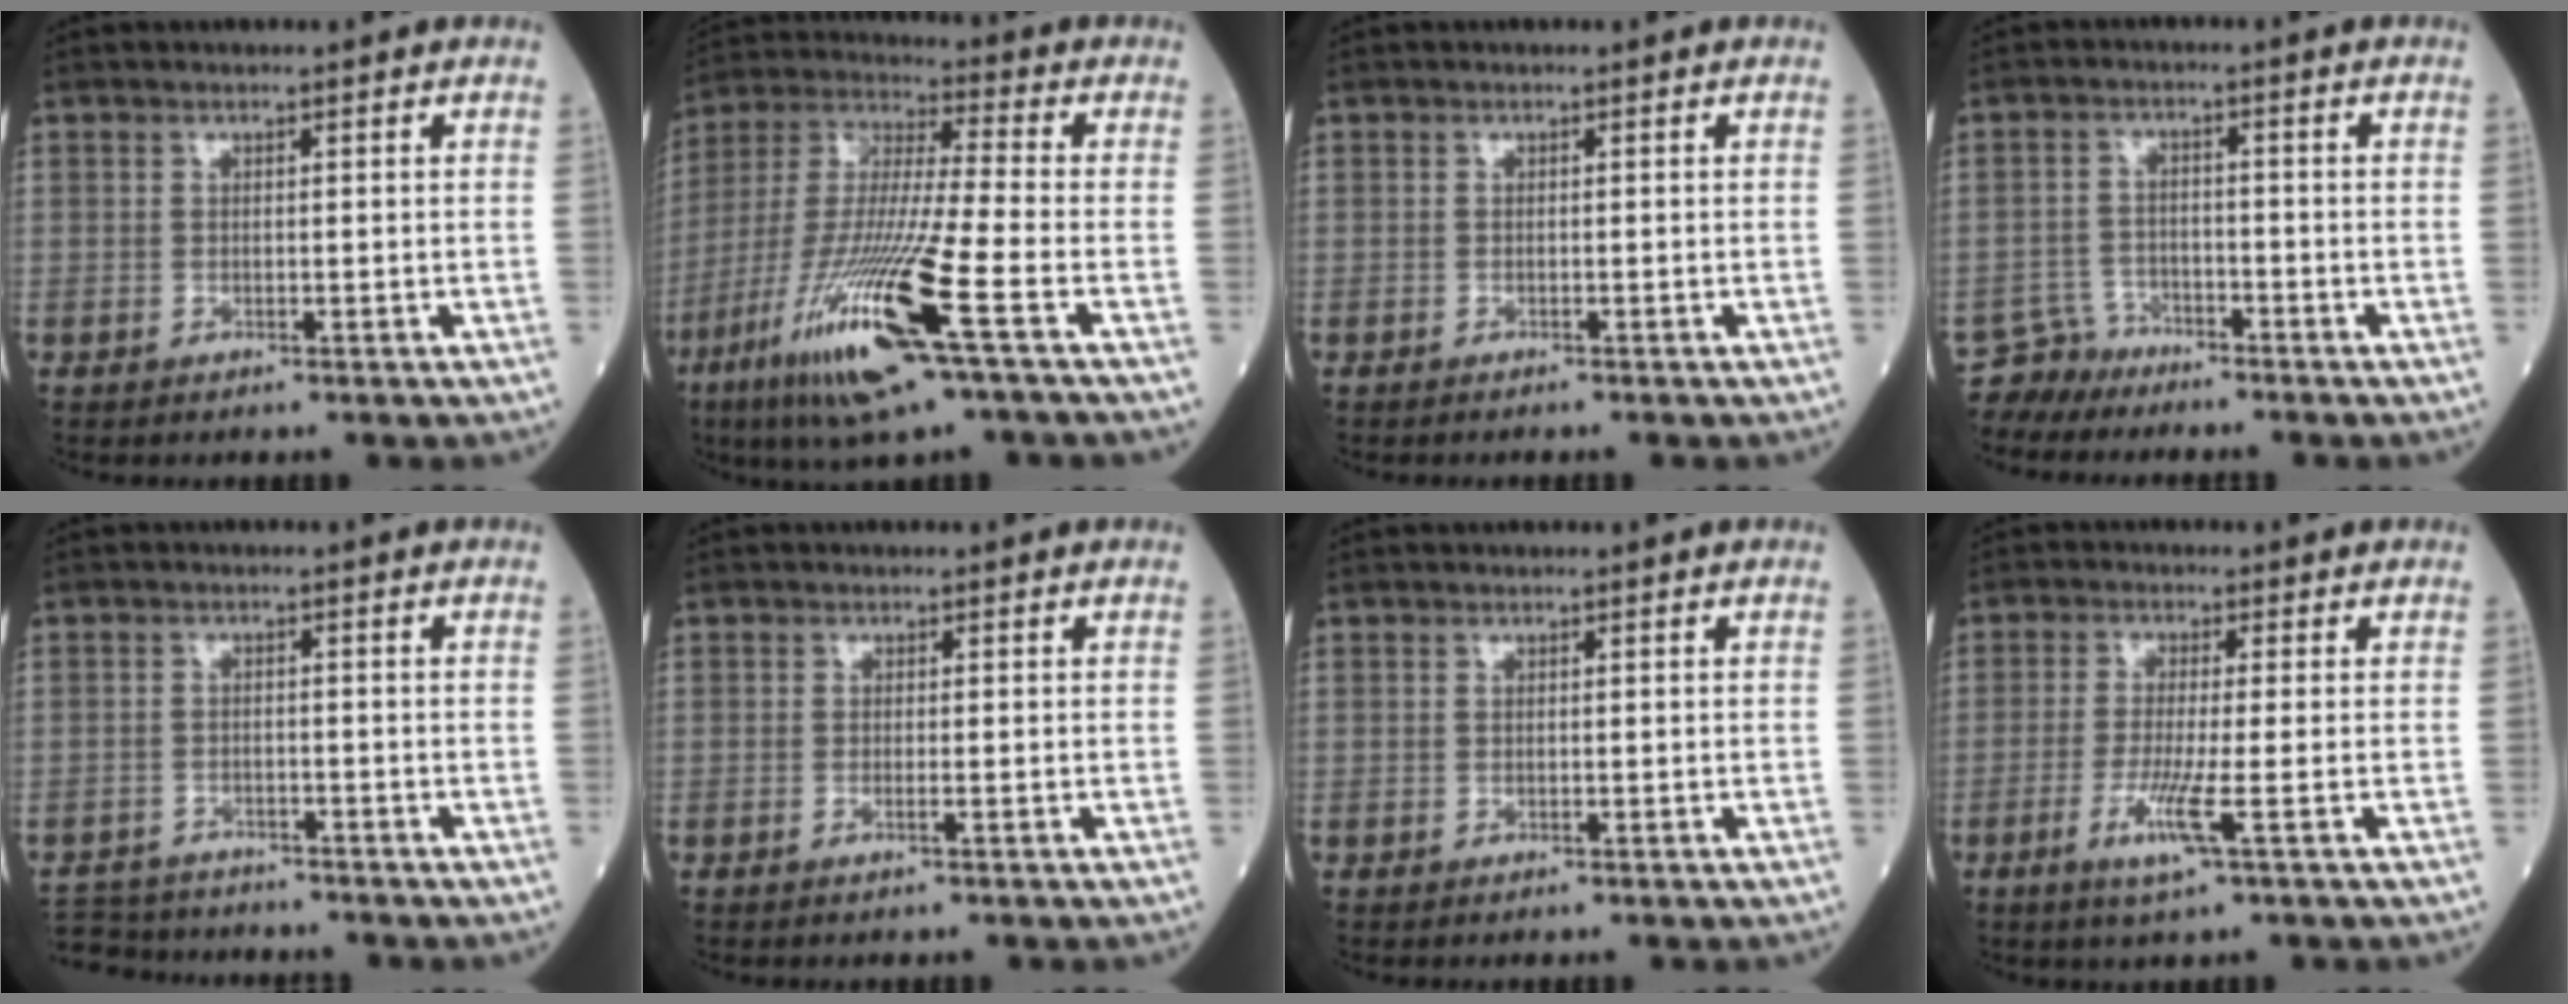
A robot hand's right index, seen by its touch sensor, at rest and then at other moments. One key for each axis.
{"total": 19.1, "fx": -8.6, "fy": 0.7, "fz": 17.0, "tx": -0.377, "ty": -0.041, "tz": -0.166}
{"total": 1.1, "fx": -1.0, "fy": 0.1, "fz": 0.5, "tx": -0.006, "ty": -0.001, "tz": -0.013}
{"total": 3.7, "fx": -3.4, "fy": 1.1, "fz": -1.1, "tx": 0.019, "ty": -0.002, "tz": -0.065}
{"total": 7.3, "fx": -7.0, "fy": 2.1, "fz": 0.7, "tx": -0.013, "ty": -0.001, "tz": -0.115}
{"total": 0.7, "fx": -0.4, "fy": -0.1, "fz": 0.6, "tx": -0.013, "ty": 0.000, "tz": -0.006}
{"total": 0.0}
{"total": 5.3, "fx": -2.1, "fy": -0.5, "fz": 4.9, "tx": -0.102, "ty": -0.015, "tz": -0.042}